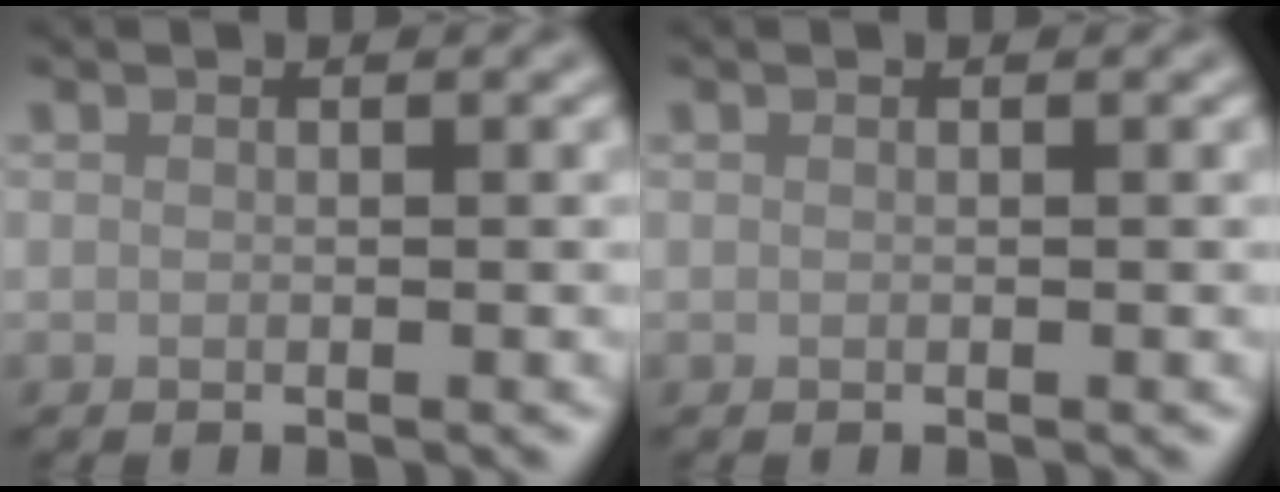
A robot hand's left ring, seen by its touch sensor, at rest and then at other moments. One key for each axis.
{"total": 0.0}